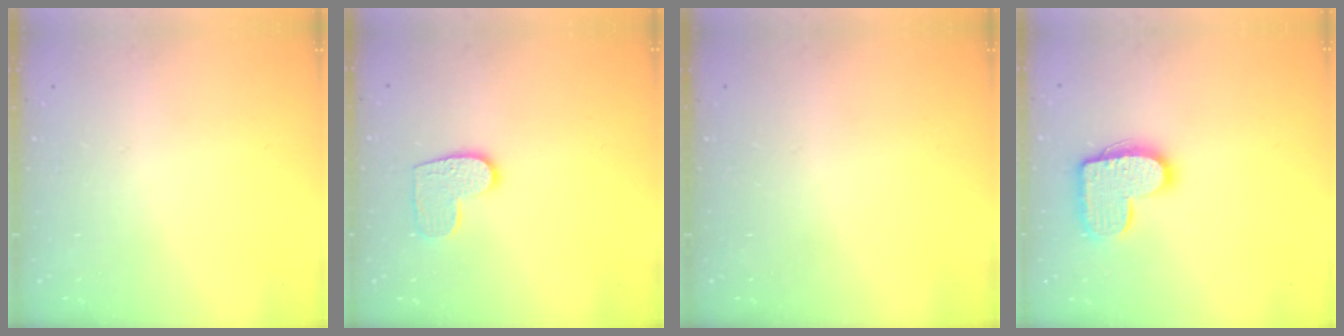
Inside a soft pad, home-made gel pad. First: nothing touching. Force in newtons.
{"total": 8.9, "press": 8.9, "slide": 0.5}
{"total": 0.0}
{"total": 13.7, "press": 13.7, "slide": 0.6}